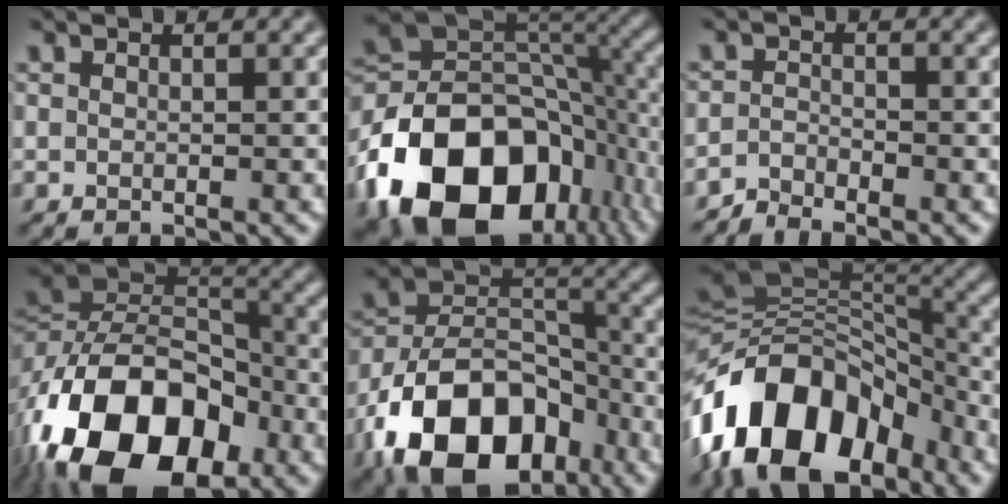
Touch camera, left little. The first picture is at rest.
{"total": 18.0, "force": [-8.2, 12.0, 10.6], "torque": [-0.204, -0.017, -0.145]}
{"total": 2.0, "force": [-2.0, 0.2, 0.2], "torque": [-0.005, 0.004, -0.048]}
{"total": 18.0, "force": [-9.1, 11.4, 10.5], "torque": [-0.194, -0.001, -0.163]}
{"total": 14.5, "force": [-8.1, 9.0, 8.0], "torque": [-0.153, 0.007, -0.151]}
{"total": 14.4, "force": [-7.7, 8.5, 8.7], "torque": [-0.163, 0.026, -0.151]}